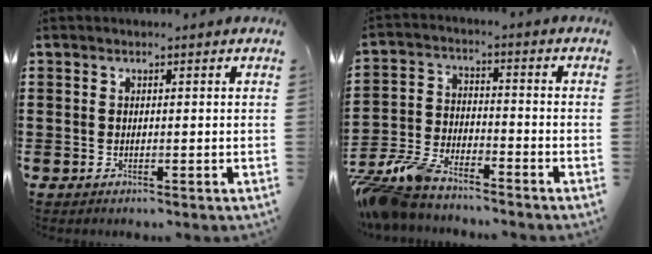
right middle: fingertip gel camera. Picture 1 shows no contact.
{"total": 7.6, "force": [-7.2, 1.2, 2.2], "torque": [-0.070, 0.000, -0.146]}